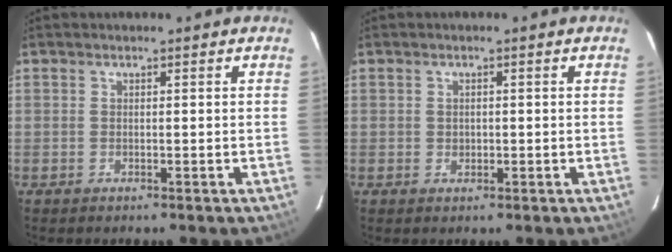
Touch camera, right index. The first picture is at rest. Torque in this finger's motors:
{"motor_torque": [-0.08, 0.01, -0.06, 0.00]}